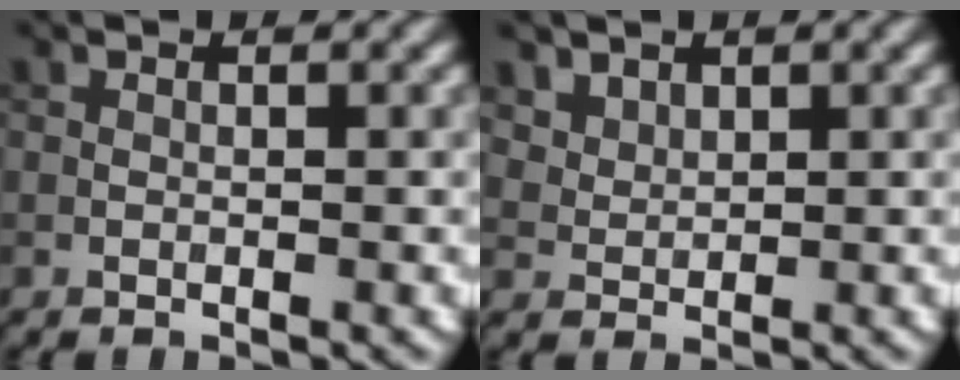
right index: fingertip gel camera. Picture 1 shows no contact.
{"total": 3.0, "force": [2.1, 1.9, 1.0], "torque": [-0.034, -0.011, 0.062]}